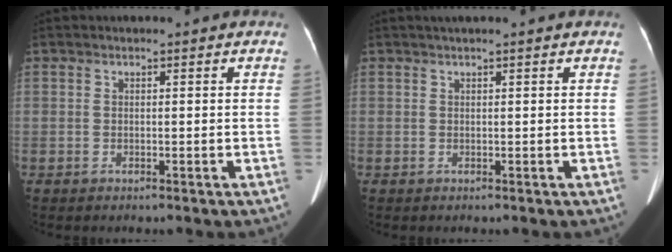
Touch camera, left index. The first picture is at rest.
{"total": 2.1, "force": [1.7, -0.1, 1.2], "torque": [-0.017, 0.029, 0.027]}